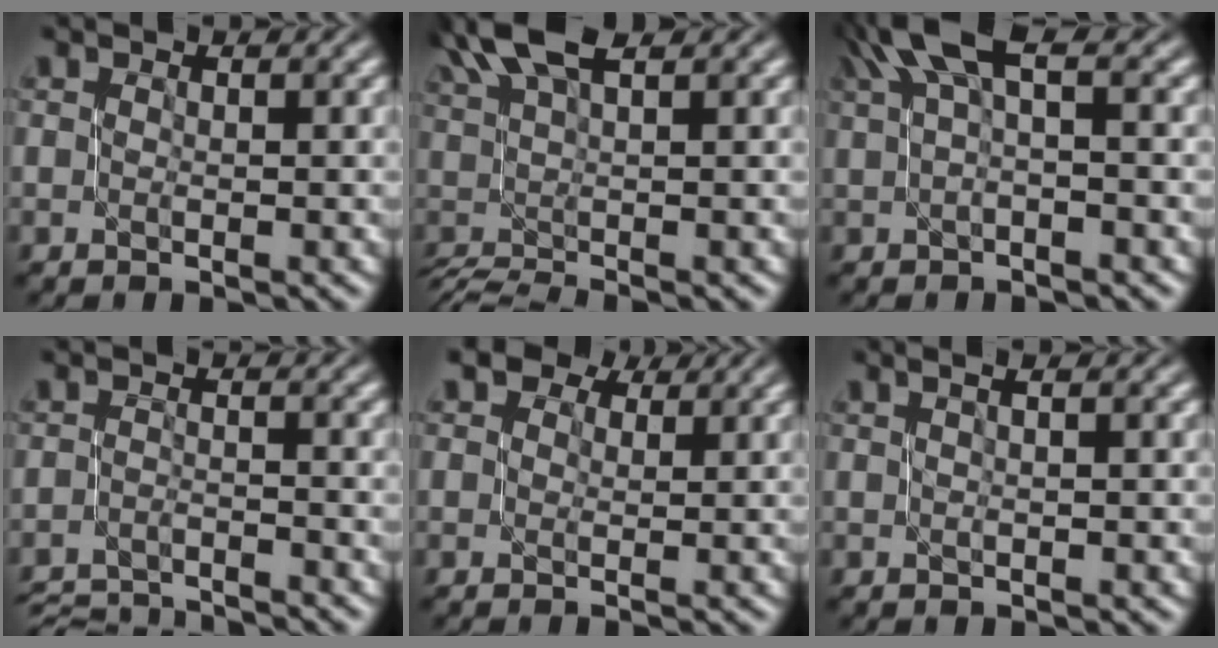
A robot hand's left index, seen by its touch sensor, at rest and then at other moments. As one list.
[{"total": 6.6, "force": [3.3, 1.8, 5.5], "torque": [-0.076, 0.014, 0.054]}, {"total": 4.6, "force": [2.0, 1.0, 4.0], "torque": [-0.077, 0.013, 0.036]}, {"total": 5.8, "force": [-5.8, 0.4, 0.8], "torque": [-0.009, -0.014, -0.092]}, {"total": 3.5, "force": [2.4, 1.8, 1.8], "torque": [-0.028, 0.013, 0.017]}, {"total": 1.1, "force": [0.4, 0.3, 1.0], "torque": [-0.015, 0.001, 0.002]}]